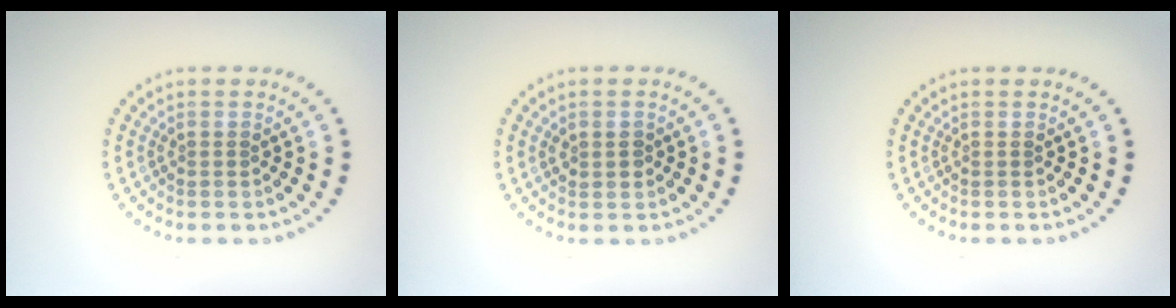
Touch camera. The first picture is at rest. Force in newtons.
{"total": 1.4, "press": 1.3, "slide": 0.4}
{"total": 0.0}